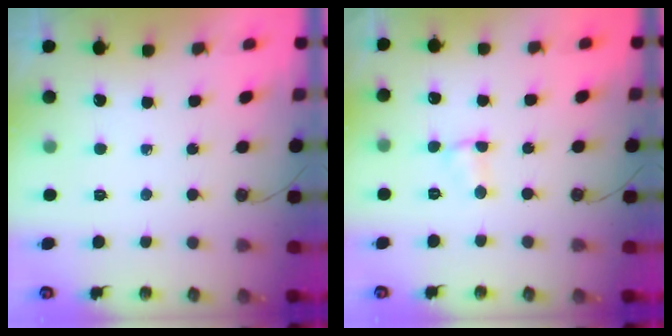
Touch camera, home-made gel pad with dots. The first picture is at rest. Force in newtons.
{"total": 2.6, "press": 2.6, "slide": 0.4}